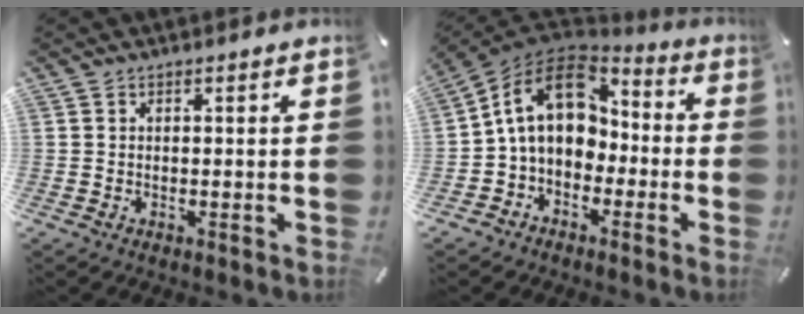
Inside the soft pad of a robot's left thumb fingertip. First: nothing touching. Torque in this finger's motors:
{"motor_torque": [0.82, 3.23, 1.65, 1.12, 0.27]}